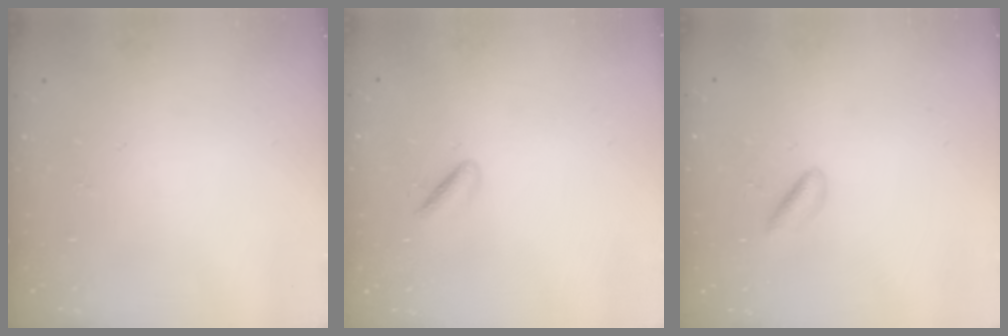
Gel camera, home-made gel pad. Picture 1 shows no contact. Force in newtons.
{"total": 1.9, "press": 1.5, "slide": 1.2}
{"total": 2.8, "press": 2.7, "slide": 0.8}